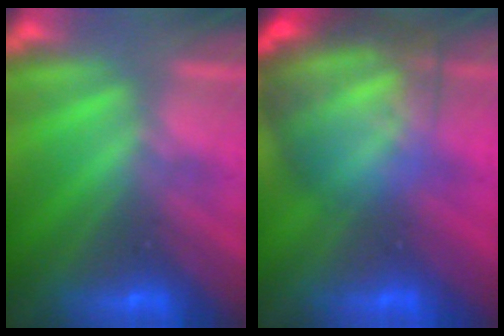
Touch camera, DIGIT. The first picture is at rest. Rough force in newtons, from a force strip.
{"total": 7.4}